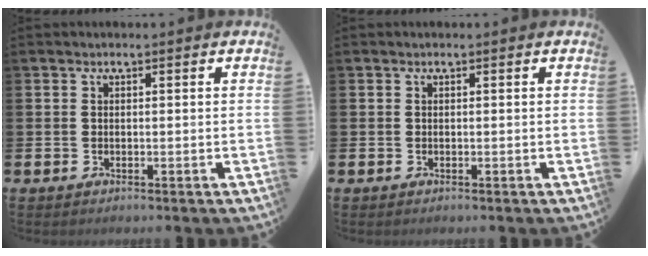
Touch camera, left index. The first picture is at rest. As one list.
[{"total": 0.0}]